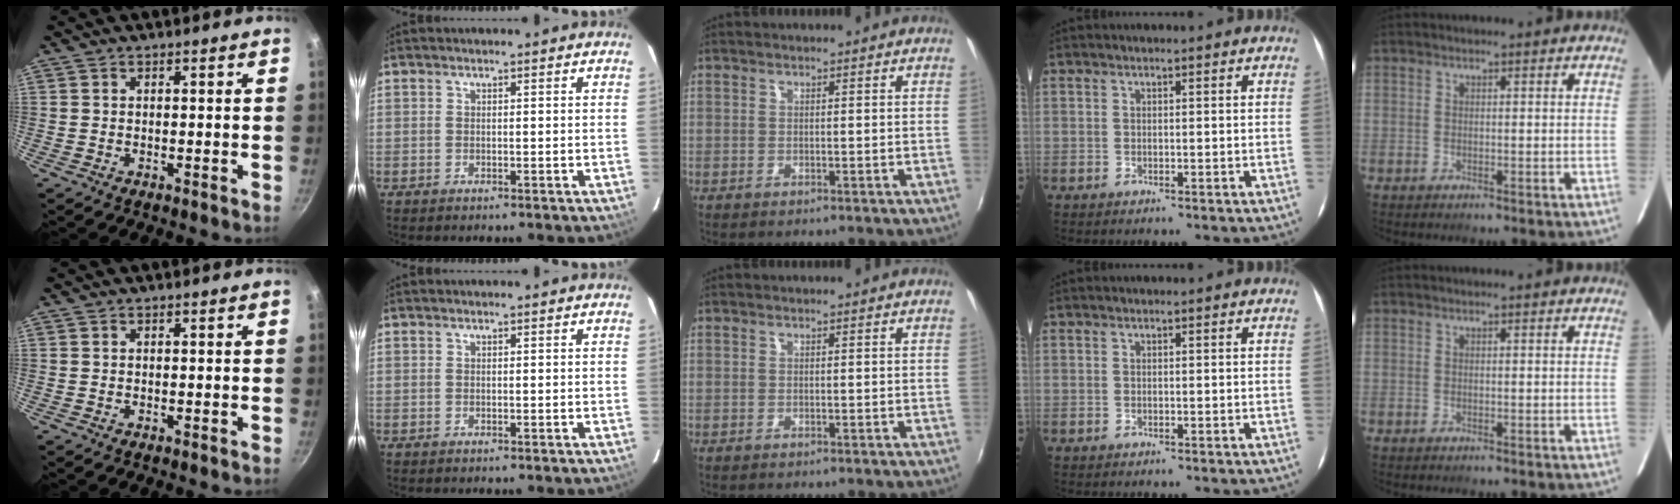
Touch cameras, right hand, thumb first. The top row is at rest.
{}